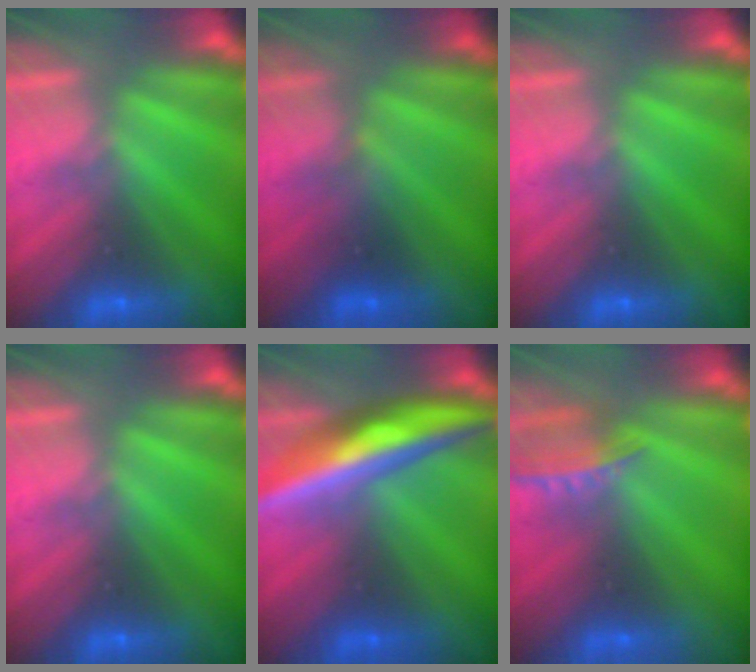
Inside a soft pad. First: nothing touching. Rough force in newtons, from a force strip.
{"total": 3.6}
{"total": 0.0}
{"total": 0.0}
{"total": 6.4}
{"total": 7.1}